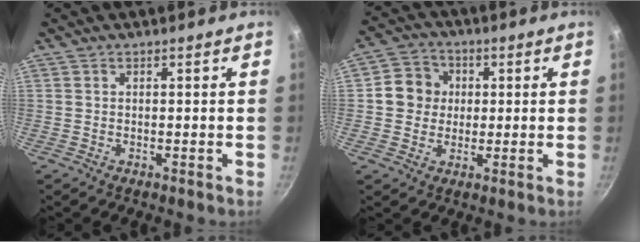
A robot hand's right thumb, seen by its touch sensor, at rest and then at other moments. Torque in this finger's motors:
{"motor_torque": [0.67, 0.53, 0.42, -0.29, 0.01]}